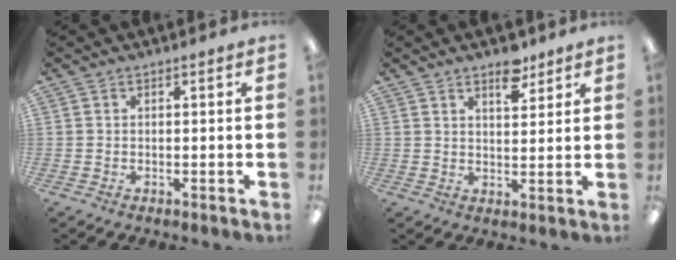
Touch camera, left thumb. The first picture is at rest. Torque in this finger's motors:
{"motor_torque": [-0.18, -0.18, -0.43, -0.07, 0.01]}